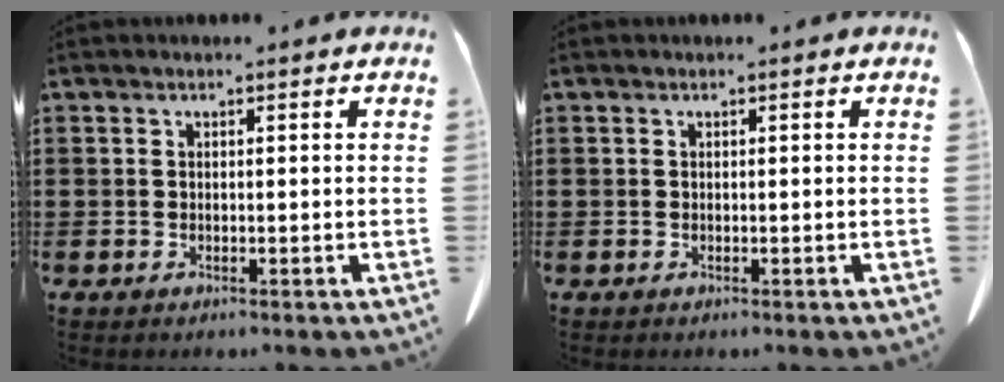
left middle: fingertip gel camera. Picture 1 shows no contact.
{"total": 0.0}